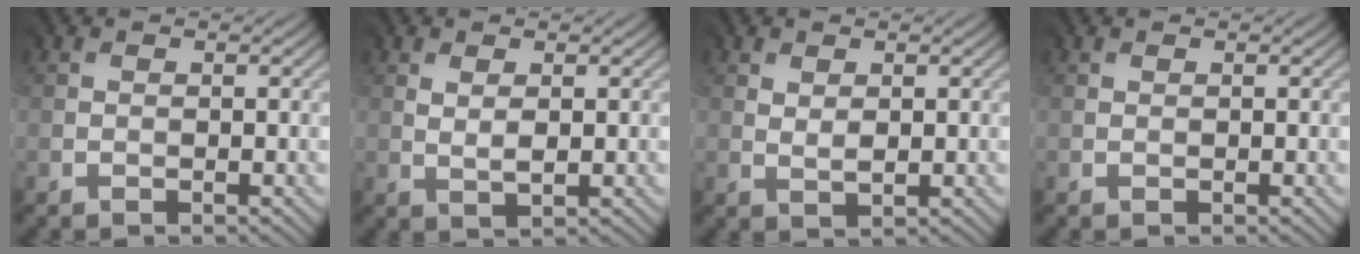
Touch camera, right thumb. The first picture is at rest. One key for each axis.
{"total": 1.8, "fx": 0.8, "fy": 0.7, "fz": 1.4, "tx": -0.031, "ty": -0.003, "tz": 0.020}
{"total": 1.7, "fx": 0.8, "fy": 0.9, "fz": 1.1, "tx": -0.023, "ty": -0.003, "tz": 0.019}
{"total": 0.0}